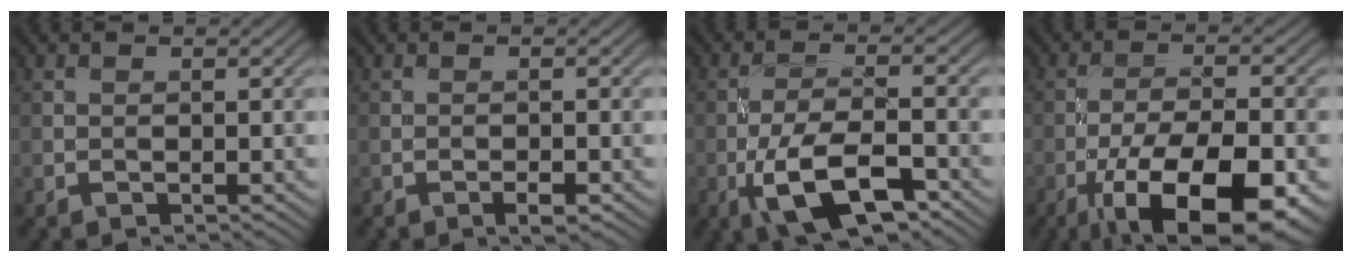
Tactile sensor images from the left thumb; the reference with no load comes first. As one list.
[{"total": 1.4, "force": [-0.8, 0.4, 1.1], "torque": [-0.020, 0.002, -0.015]}, {"total": 9.8, "force": [-4.8, 3.4, 7.8], "torque": [-0.147, 0.003, -0.096]}, {"total": 15.6, "force": [-8.0, 5.9, 12.0], "torque": [-0.202, -0.009, -0.131]}]